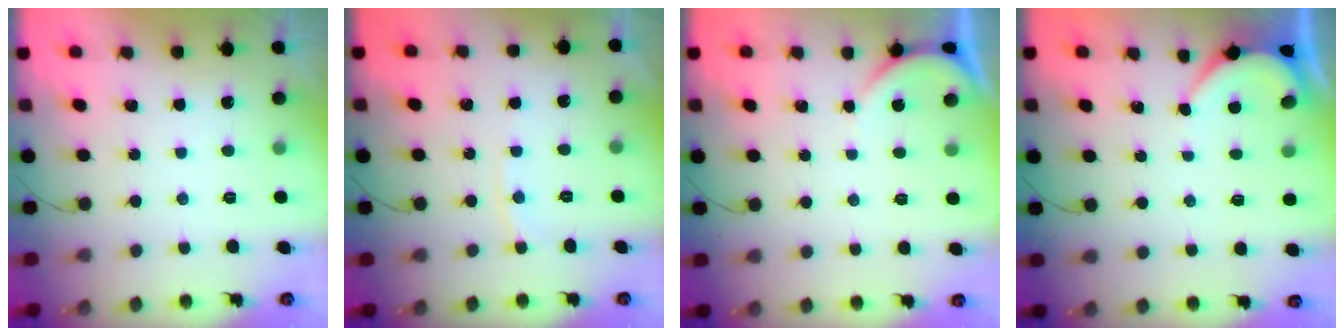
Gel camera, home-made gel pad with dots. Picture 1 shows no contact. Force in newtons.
{"total": 4.1, "press": 4.1, "slide": 0.4}
{"total": 2.8, "press": 2.8, "slide": 0.5}
{"total": 1.9, "press": 1.9, "slide": 0.3}